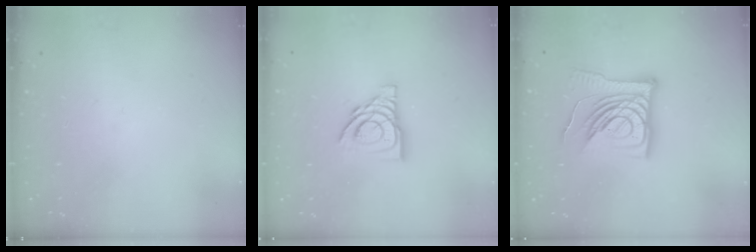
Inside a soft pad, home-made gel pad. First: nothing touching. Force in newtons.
{"total": 12.4, "press": 12.3, "slide": 1.3}
{"total": 19.8, "press": 19.7, "slide": 2.5}